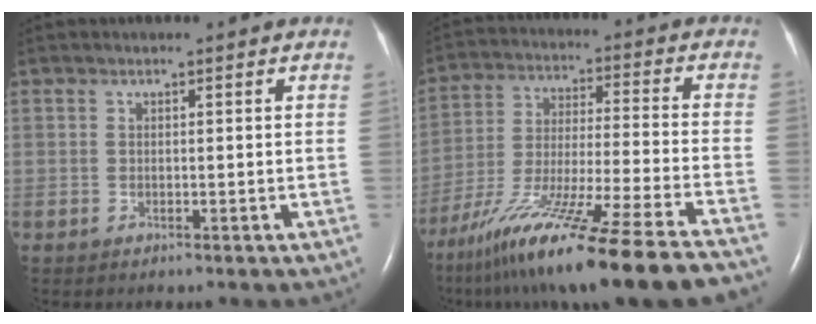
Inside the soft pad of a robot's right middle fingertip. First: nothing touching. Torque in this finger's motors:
{"motor_torque": [1.12, -1.02, 0.47, 0.21]}